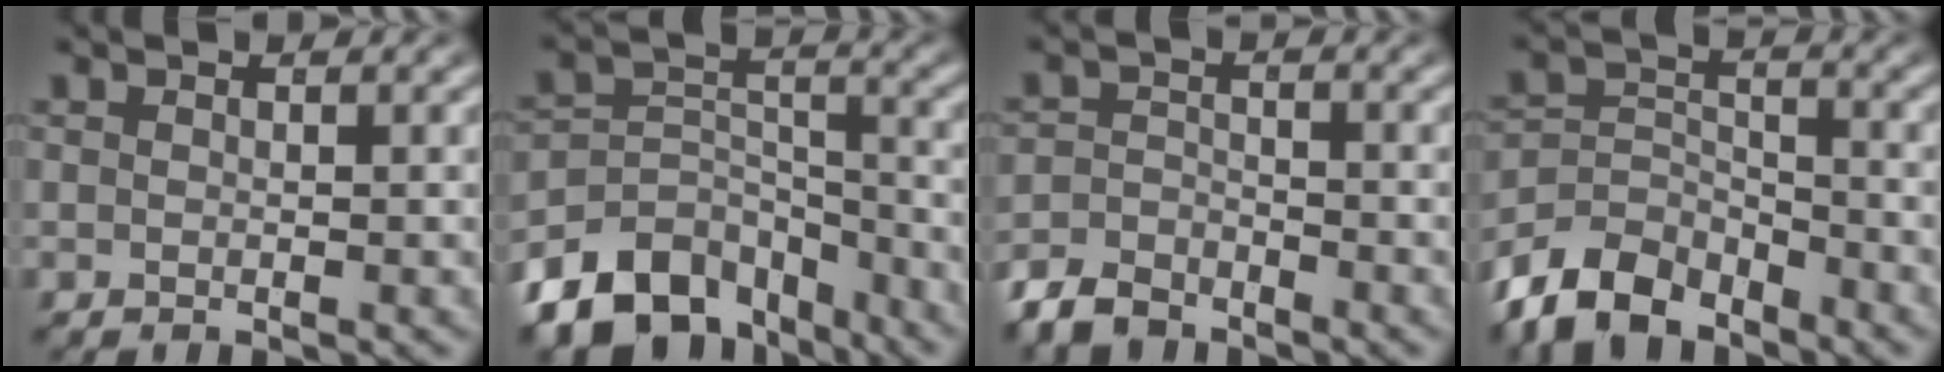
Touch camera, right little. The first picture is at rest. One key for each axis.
{"total": 10.7, "fx": -7.0, "fy": 6.5, "fz": 4.9, "tx": -0.081, "ty": -0.041, "tz": -0.104}
{"total": 4.0, "fx": -3.6, "fy": 1.5, "fz": 0.7, "tx": -0.007, "ty": -0.012, "tz": -0.060}
{"total": 7.7, "fx": -5.1, "fy": 4.7, "fz": 3.3, "tx": -0.064, "ty": -0.031, "tz": -0.078}